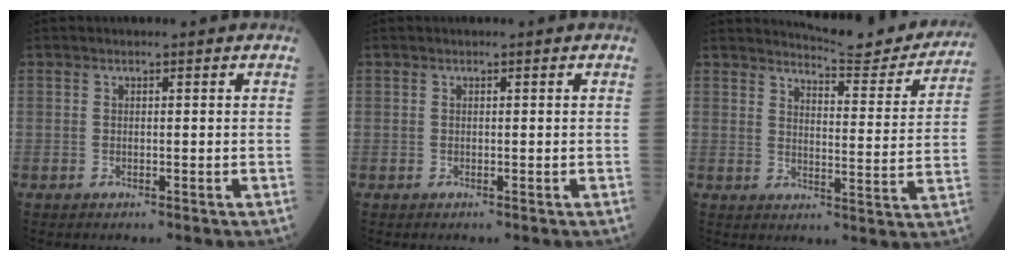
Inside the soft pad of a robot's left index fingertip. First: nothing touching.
{"total": 0.0}
{"total": 14.2, "force": [13.8, 1.1, 2.9], "torque": [-0.034, -0.057, 0.158]}